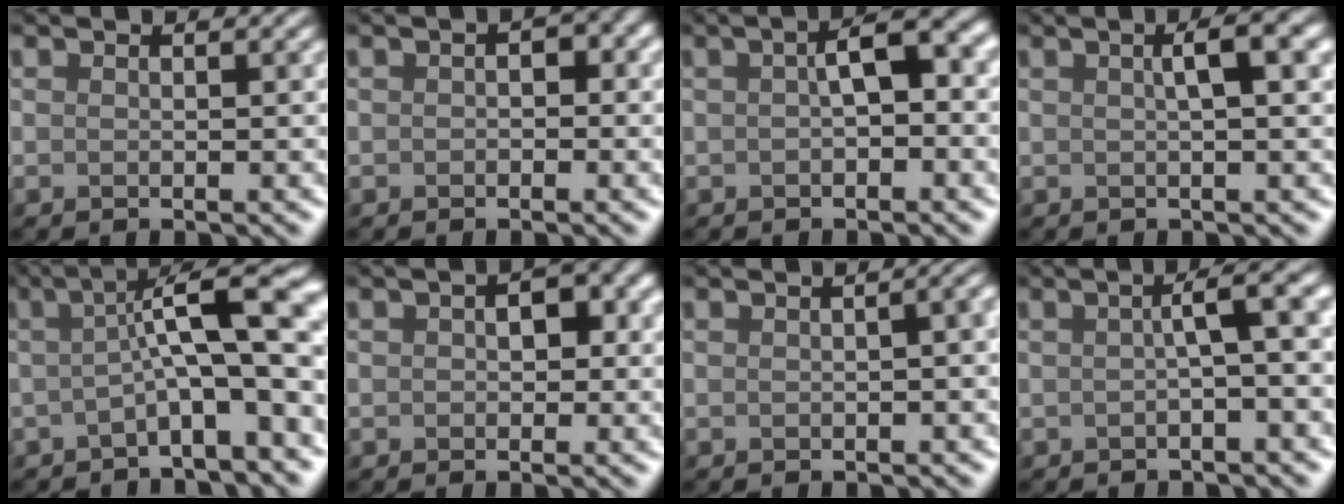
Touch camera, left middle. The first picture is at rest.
{"total": 1.2, "force": [-0.3, 0.9, 0.7], "torque": [-0.006, 0.005, -0.005]}
{"total": 2.9, "force": [-0.2, 0.9, 2.8], "torque": [-0.045, 0.015, -0.011]}
{"total": 3.1, "force": [0.8, 0.4, 3.0], "torque": [-0.041, 0.015, 0.010]}
{"total": 9.5, "force": [-1.3, 1.8, 9.2], "torque": [-0.118, 0.039, -0.032]}
{"total": 2.3, "force": [0.0, 1.6, 1.6], "torque": [-0.014, 0.008, -0.005]}
{"total": 4.7, "force": [-0.9, 2.5, 3.9], "torque": [-0.022, 0.011, -0.025]}
{"total": 3.7, "force": [-0.2, 0.6, 3.7], "torque": [-0.045, 0.018, -0.012]}